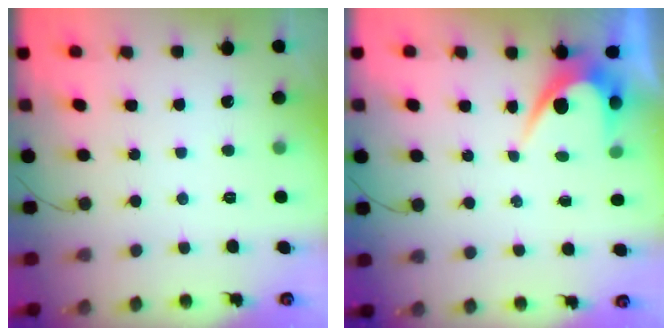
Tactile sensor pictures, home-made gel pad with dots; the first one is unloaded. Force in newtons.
{"total": 4.6, "press": 4.6, "slide": 0.3}